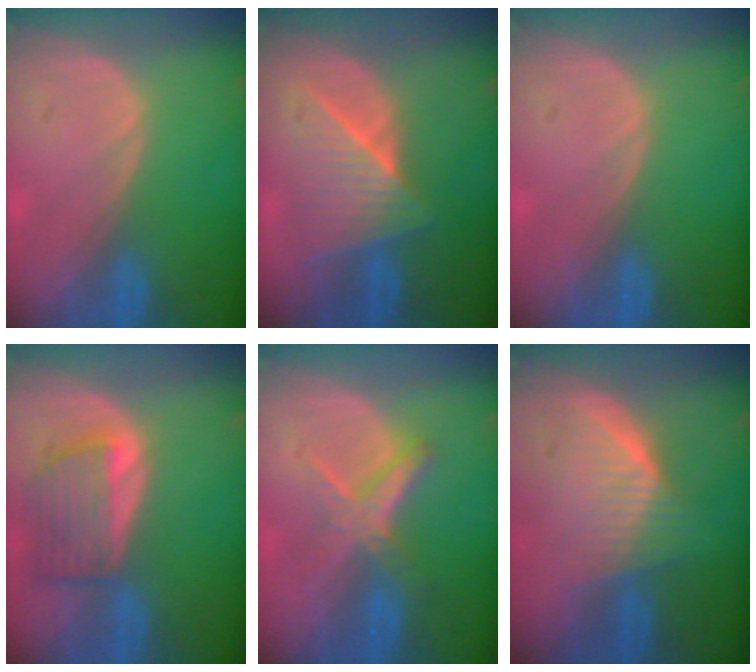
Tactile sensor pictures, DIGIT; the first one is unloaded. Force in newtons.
{"total": 7.0, "press": 7.0, "slide": 0.2}
{"total": 0.0}
{"total": 6.4, "press": 6.3, "slide": 1.3}
{"total": 6.2, "press": 5.5, "slide": 2.7}
{"total": 6.3, "press": 6.2, "slide": 1.5}